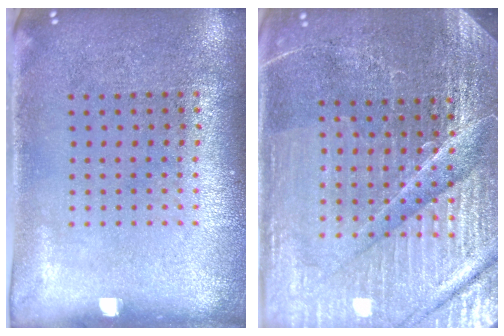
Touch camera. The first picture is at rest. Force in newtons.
{"total": 5.5, "press": 5.1, "slide": 2.1}